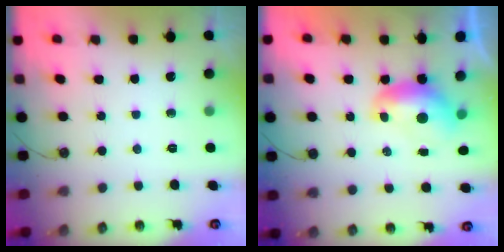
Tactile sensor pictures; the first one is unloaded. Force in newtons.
{"total": 1.3, "press": 1.2, "slide": 0.4}